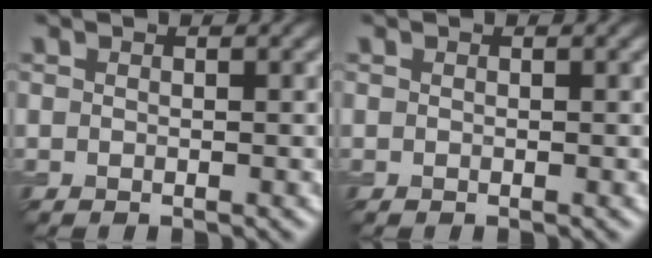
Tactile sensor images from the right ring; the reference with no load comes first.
{"total": 0.0}